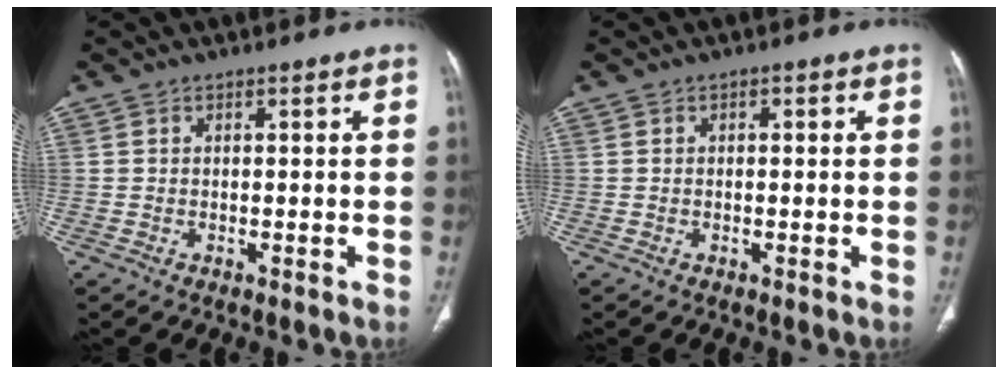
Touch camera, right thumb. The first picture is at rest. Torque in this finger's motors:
{"motor_torque": [-0.25, -0.48, -0.24, 0.05, 0.06]}